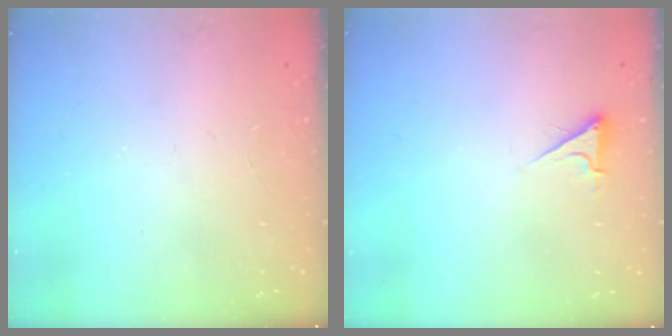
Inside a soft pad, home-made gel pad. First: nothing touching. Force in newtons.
{"total": 3.9, "press": 3.8, "slide": 0.8}